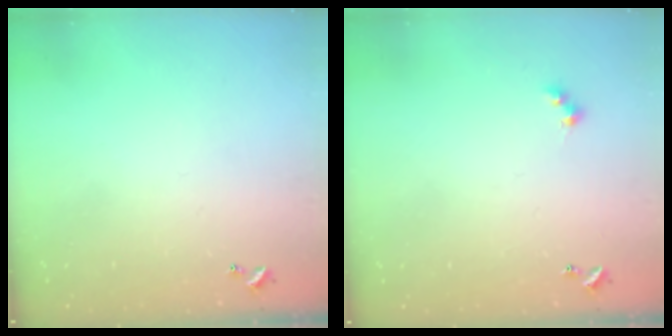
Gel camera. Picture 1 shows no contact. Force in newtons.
{"total": 3.0, "press": 2.9, "slide": 0.5}